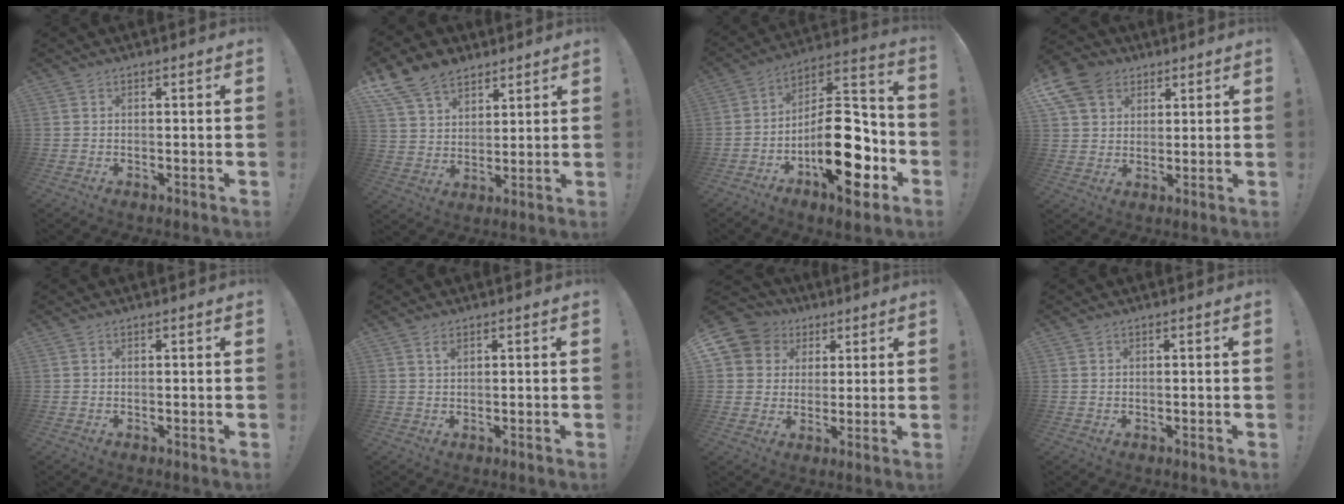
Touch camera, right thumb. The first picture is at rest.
{"total": 12.8, "force": [9.1, 7.8, 4.5], "torque": [-0.081, -0.052, 0.177]}
{"total": 22.7, "force": [-7.8, 10.4, 18.6], "torque": [-0.289, 0.059, -0.112]}
{"total": 11.1, "force": [5.5, 8.4, 4.7], "torque": [-0.088, -0.030, 0.113]}
{"total": 0.0}
{"total": 1.5, "force": [0.8, 0.5, 1.0], "torque": [-0.021, 0.002, 0.015]}
{"total": 8.8, "force": [3.1, 7.9, 2.1], "torque": [-0.044, -0.017, 0.064]}
{"total": 0.0}